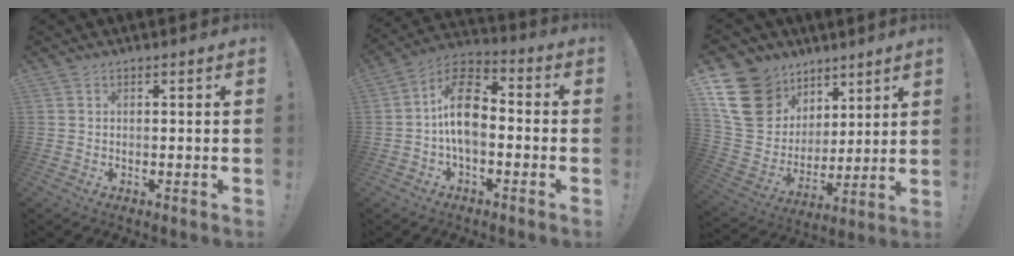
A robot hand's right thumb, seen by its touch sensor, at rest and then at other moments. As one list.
[{"total": 13.3, "force": [-0.7, 8.4, 10.3], "torque": [-0.183, 0.018, -0.012]}, {"total": 19.6, "force": [9.7, 15.3, 7.6], "torque": [-0.130, -0.055, 0.212]}]